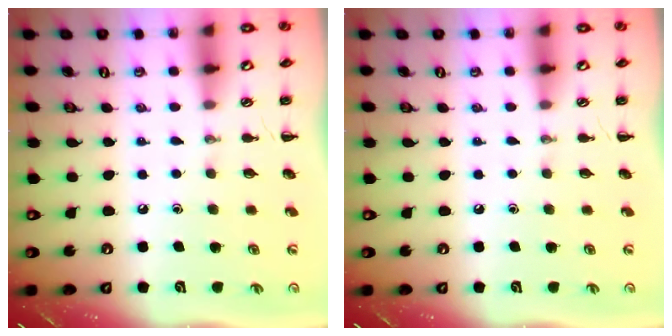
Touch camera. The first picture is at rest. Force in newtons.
{"total": 0.0}